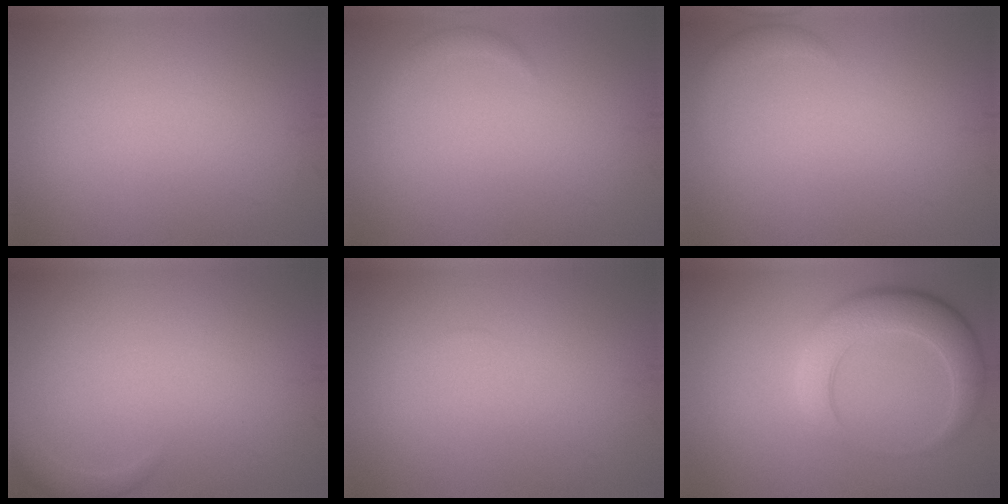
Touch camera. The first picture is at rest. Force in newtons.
{"total": 0.9, "press": 0.9, "slide": 0.1}
{"total": 1.5, "press": 1.5, "slide": 0.1}
{"total": 1.7, "press": 1.6, "slide": 0.2}
{"total": 0.0}
{"total": 5.7, "press": 5.7, "slide": 0.3}